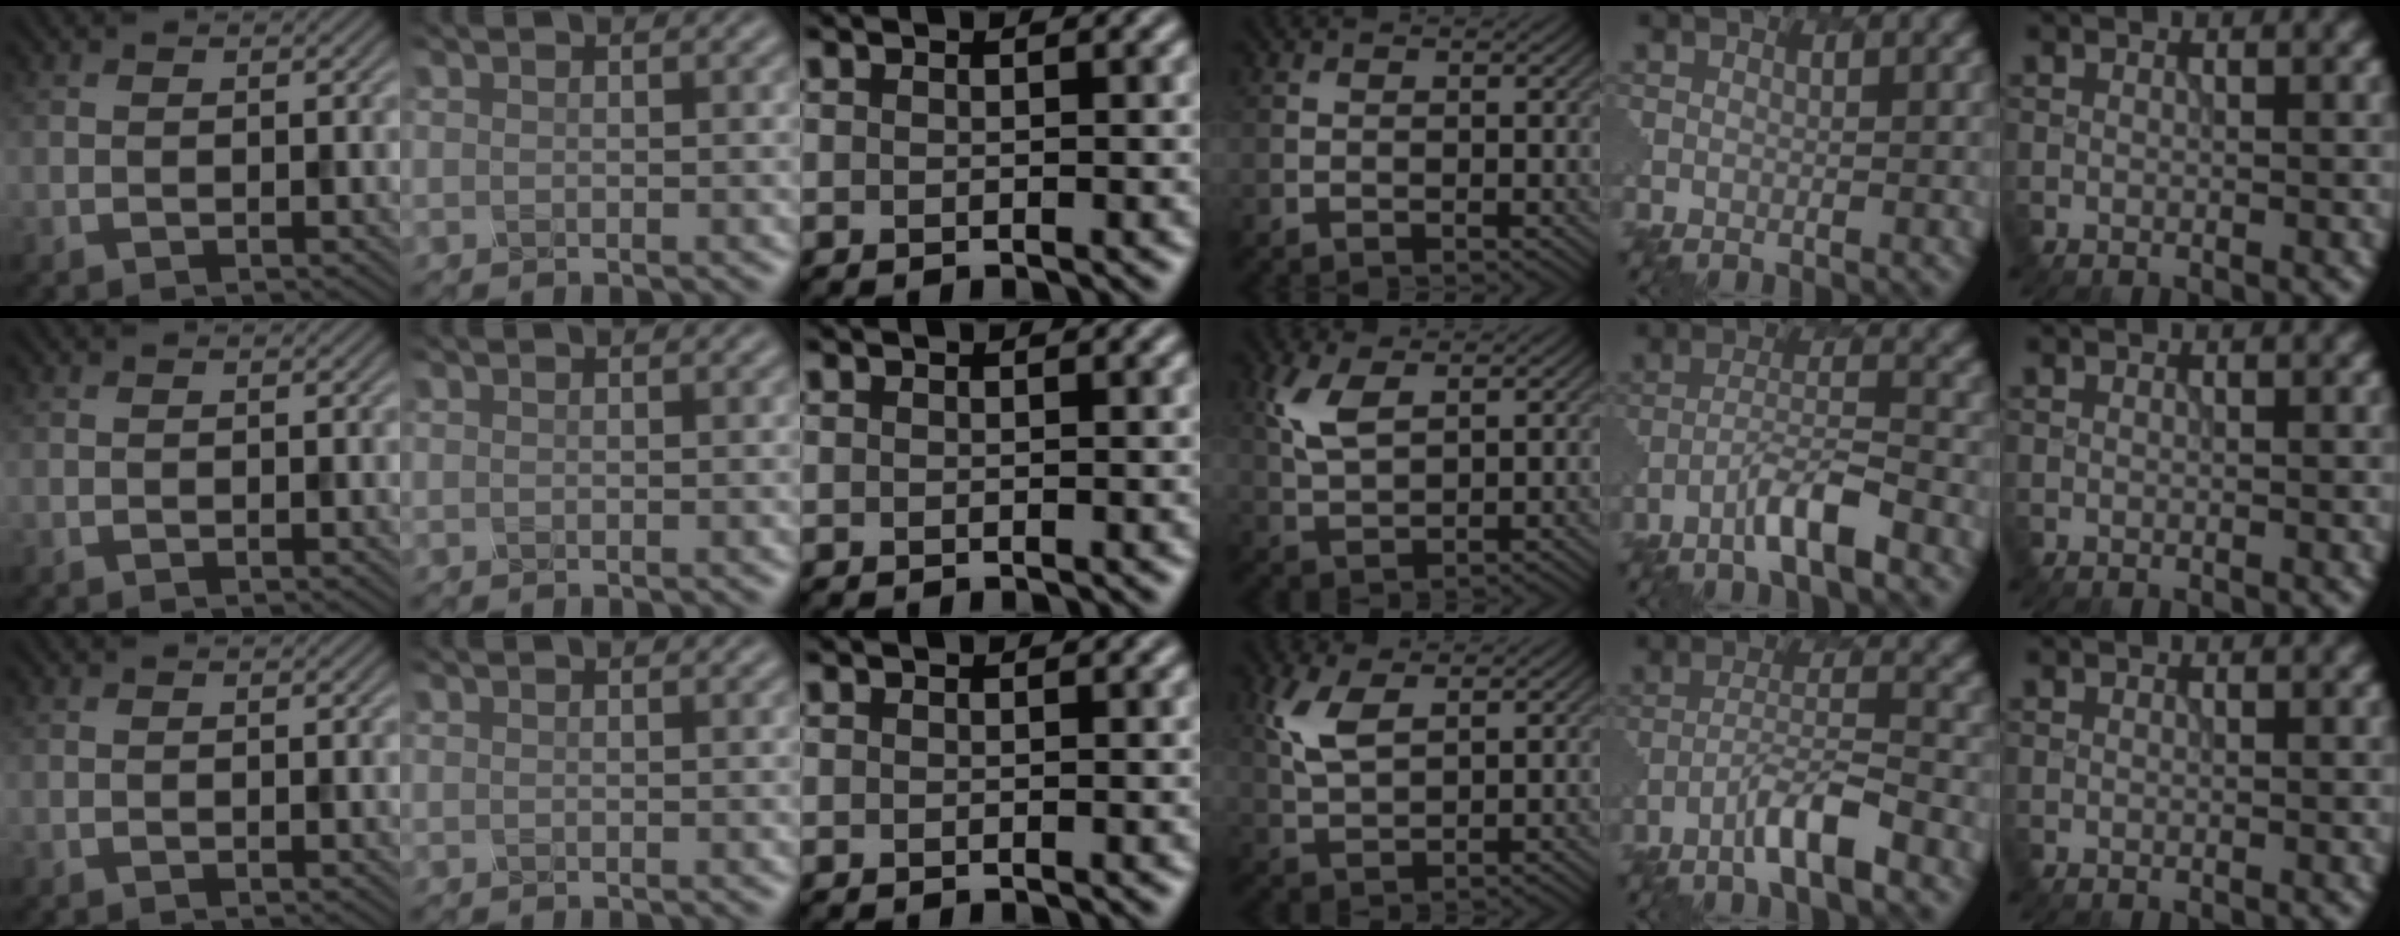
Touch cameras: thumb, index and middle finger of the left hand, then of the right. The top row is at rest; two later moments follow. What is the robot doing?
{"motion": "insert", "object": "pen bag"}